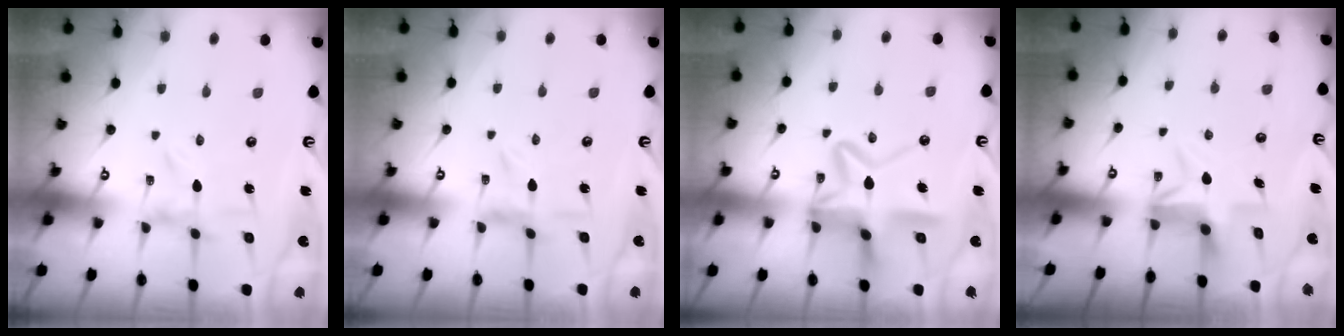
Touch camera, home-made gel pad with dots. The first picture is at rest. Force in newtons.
{"total": 2.2, "press": 2.2, "slide": 0.2}
{"total": 14.5, "press": 14.5, "slide": 1.4}
{"total": 6.3, "press": 6.1, "slide": 1.5}